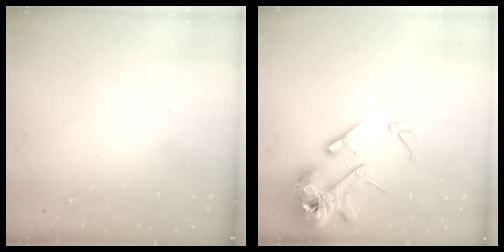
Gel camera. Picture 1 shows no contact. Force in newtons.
{"total": 16.3, "press": 16.2, "slide": 2.3}